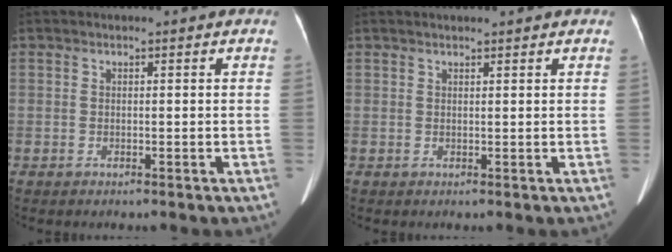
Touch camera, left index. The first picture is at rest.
{"total": 2.9, "force": [2.6, 0.2, 1.3], "torque": [-0.019, 0.018, 0.037]}